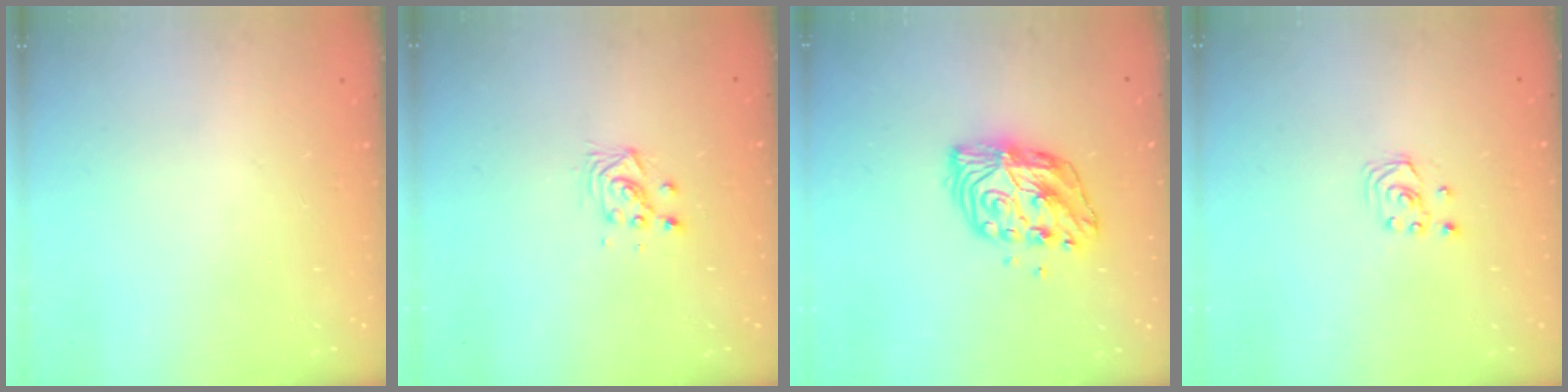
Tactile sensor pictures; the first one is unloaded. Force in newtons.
{"total": 3.7, "press": 3.7, "slide": 0.3}
{"total": 11.3, "press": 11.3, "slide": 0.7}
{"total": 1.8, "press": 1.8, "slide": 0.2}